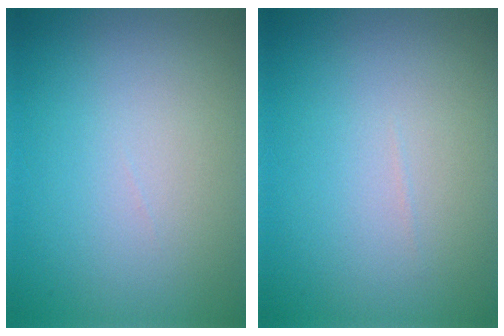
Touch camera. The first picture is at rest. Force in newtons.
{"total": 0.0}